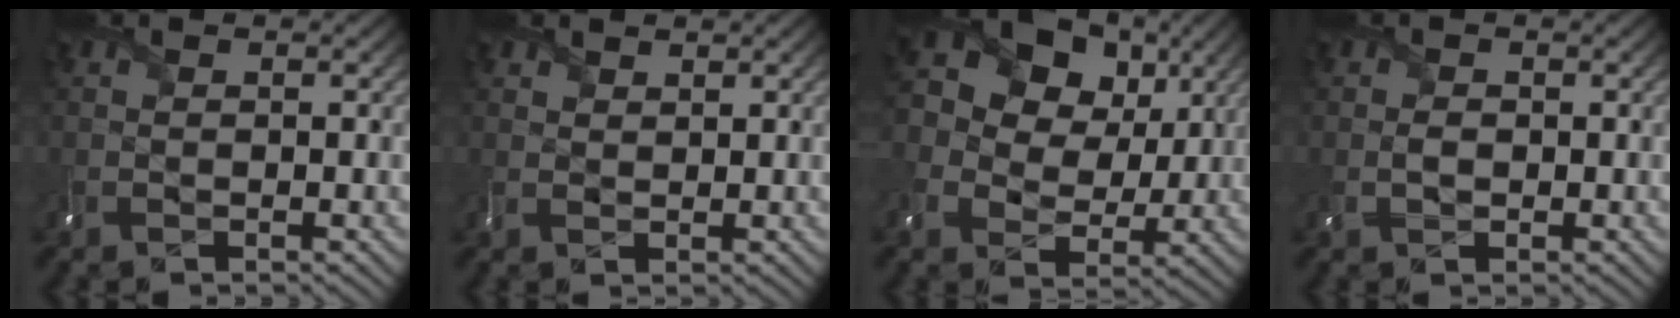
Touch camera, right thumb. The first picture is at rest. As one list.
[{"total": 1.4, "force": [1.3, 0.6, 0.4], "torque": [-0.010, 0.001, 0.030]}, {"total": 14.5, "force": [4.8, 11.4, 7.7], "torque": [-0.192, 0.052, 0.086]}, {"total": 1.5, "force": [-0.1, 1.1, 1.0], "torque": [-0.022, -0.003, -0.003]}]